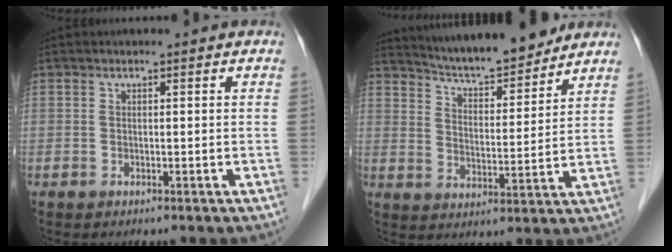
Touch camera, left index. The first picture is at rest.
{"total": 12.0, "force": [11.1, 1.0, 4.3], "torque": [-0.072, 0.001, 0.176]}